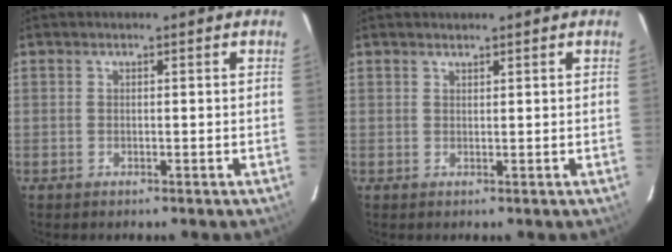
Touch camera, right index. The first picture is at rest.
{"total": 0.6, "force": [0.6, 0.1, 0.1], "torque": [-0.001, 0.001, 0.012]}